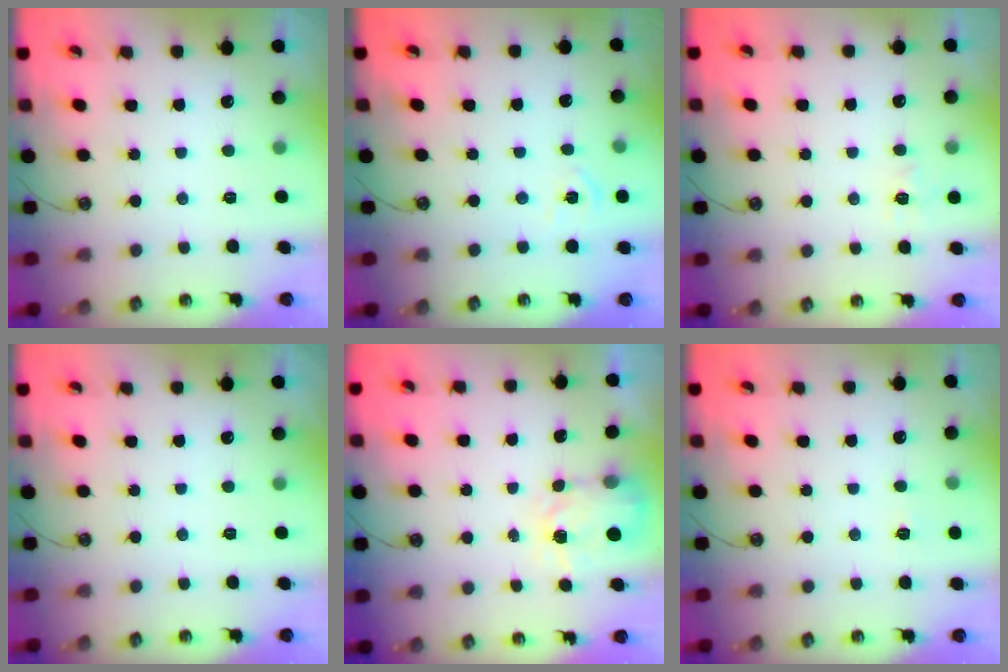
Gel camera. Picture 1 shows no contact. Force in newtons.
{"total": 7.3, "press": 7.2, "slide": 0.7}
{"total": 6.5, "press": 6.5, "slide": 0.6}
{"total": 0.0}
{"total": 3.8, "press": 3.8, "slide": 0.6}
{"total": 3.6, "press": 3.6, "slide": 0.4}